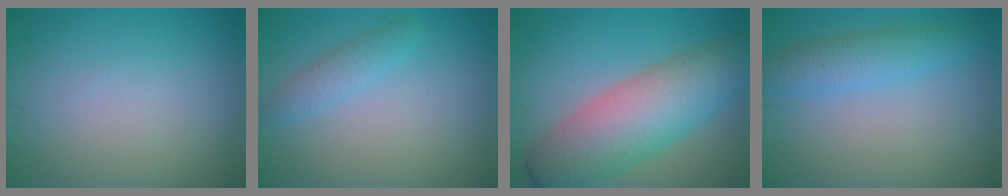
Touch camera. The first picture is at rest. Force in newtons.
{"total": 1.9, "press": 1.9, "slide": 0.1}
{"total": 9.4, "press": 9.4, "slide": 0.3}
{"total": 3.5, "press": 3.5, "slide": 0.0}